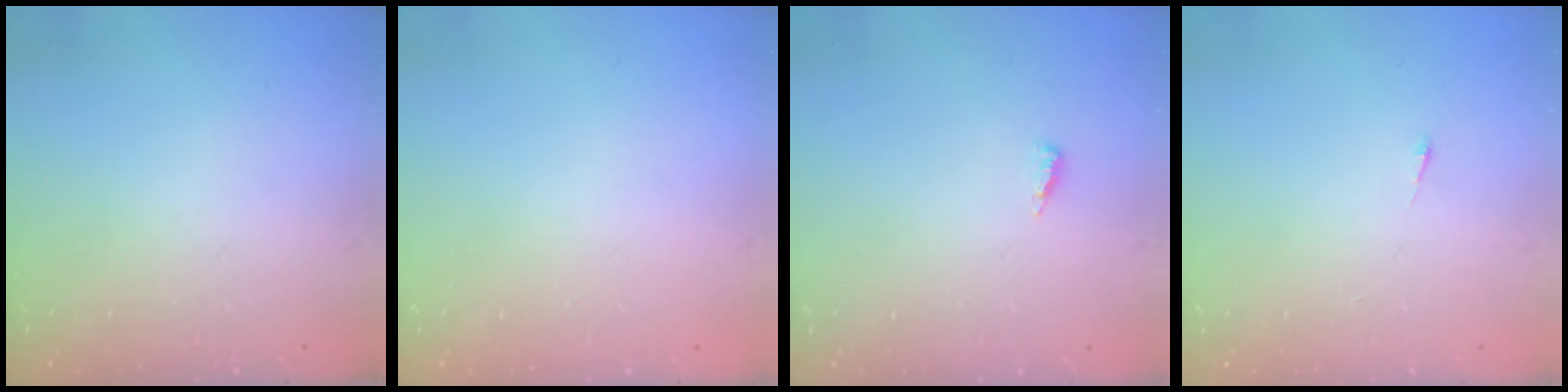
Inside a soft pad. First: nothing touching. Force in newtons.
{"total": 0.8, "press": 0.8, "slide": 0.1}
{"total": 4.2, "press": 4.2, "slide": 0.6}
{"total": 2.6, "press": 2.5, "slide": 0.3}